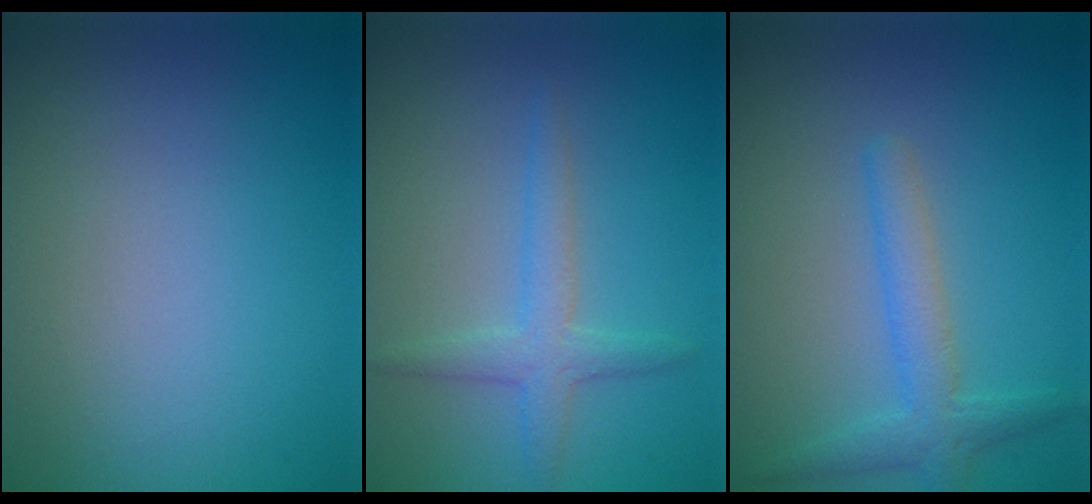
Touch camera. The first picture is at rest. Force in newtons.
{"total": 2.5, "press": 2.5, "slide": 0.0}
{"total": 2.8, "press": 2.8, "slide": 0.1}